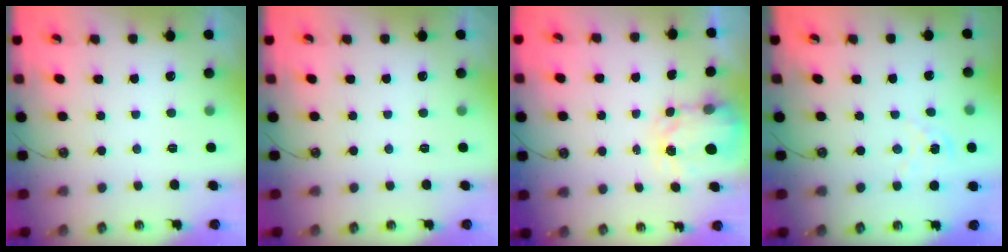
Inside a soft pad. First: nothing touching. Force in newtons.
{"total": 0.0}
{"total": 3.6, "press": 3.6, "slide": 0.5}
{"total": 1.2, "press": 1.1, "slide": 0.2}